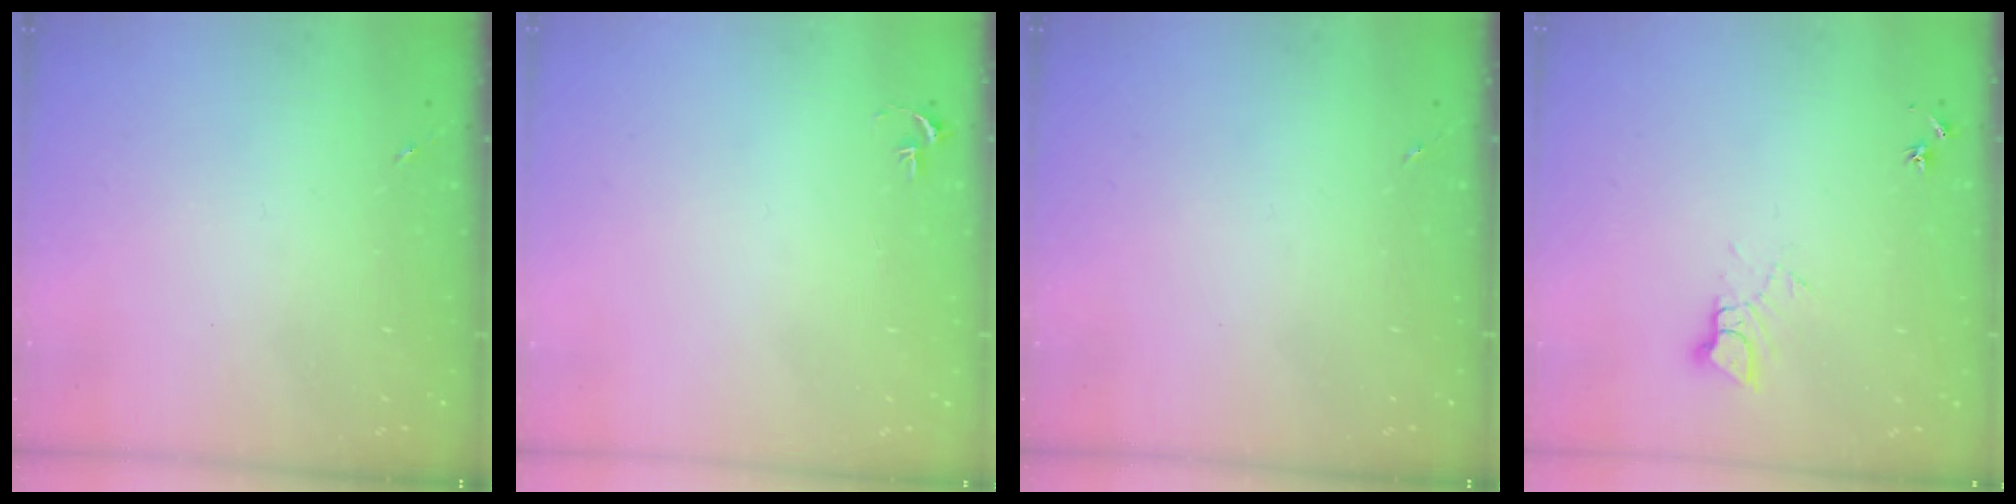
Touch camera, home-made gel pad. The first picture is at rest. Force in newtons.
{"total": 2.7, "press": 2.7, "slide": 0.3}
{"total": 0.0}
{"total": 5.4, "press": 5.4, "slide": 0.5}